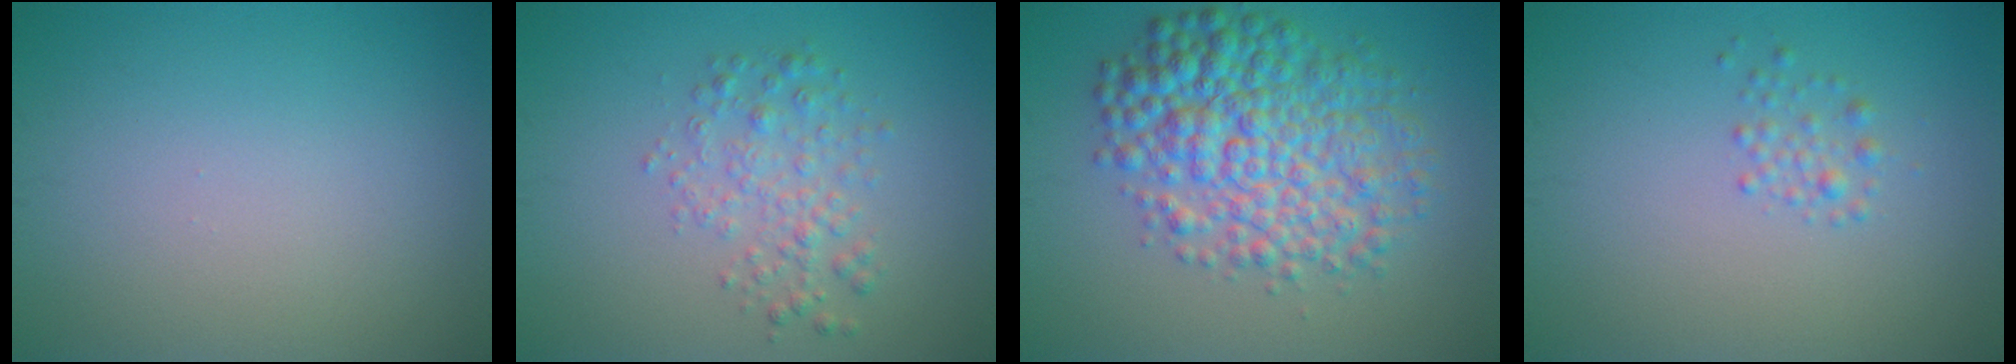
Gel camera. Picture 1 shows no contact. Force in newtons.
{"total": 2.5, "press": 2.5, "slide": 0.1}
{"total": 7.9, "press": 7.9, "slide": 0.1}
{"total": 1.2, "press": 1.2, "slide": 0.0}